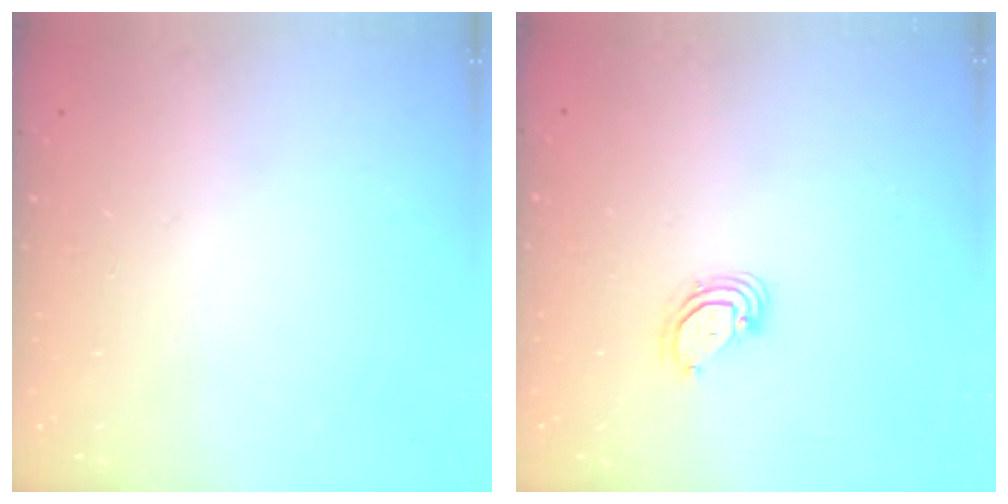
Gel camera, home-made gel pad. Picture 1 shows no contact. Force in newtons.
{"total": 3.7, "press": 3.7, "slide": 0.1}